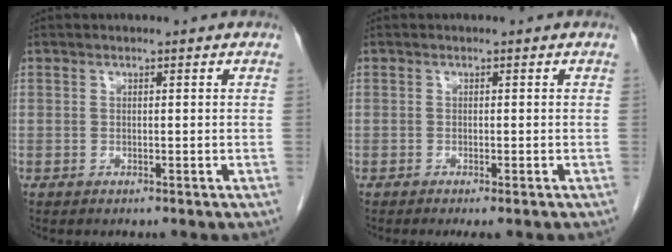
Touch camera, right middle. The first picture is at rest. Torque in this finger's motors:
{"motor_torque": [0.22, -0.21, 0.05, 0.01]}